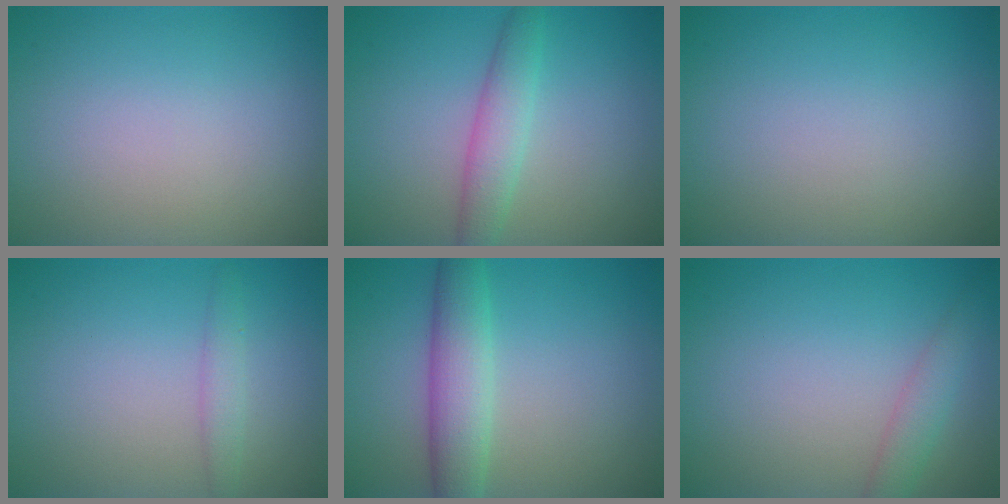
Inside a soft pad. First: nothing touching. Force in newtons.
{"total": 2.9, "press": 2.9, "slide": 0.2}
{"total": 0.0}
{"total": 1.5, "press": 1.5, "slide": 0.1}
{"total": 4.5, "press": 4.5, "slide": 0.1}
{"total": 2.1, "press": 2.1, "slide": 0.1}